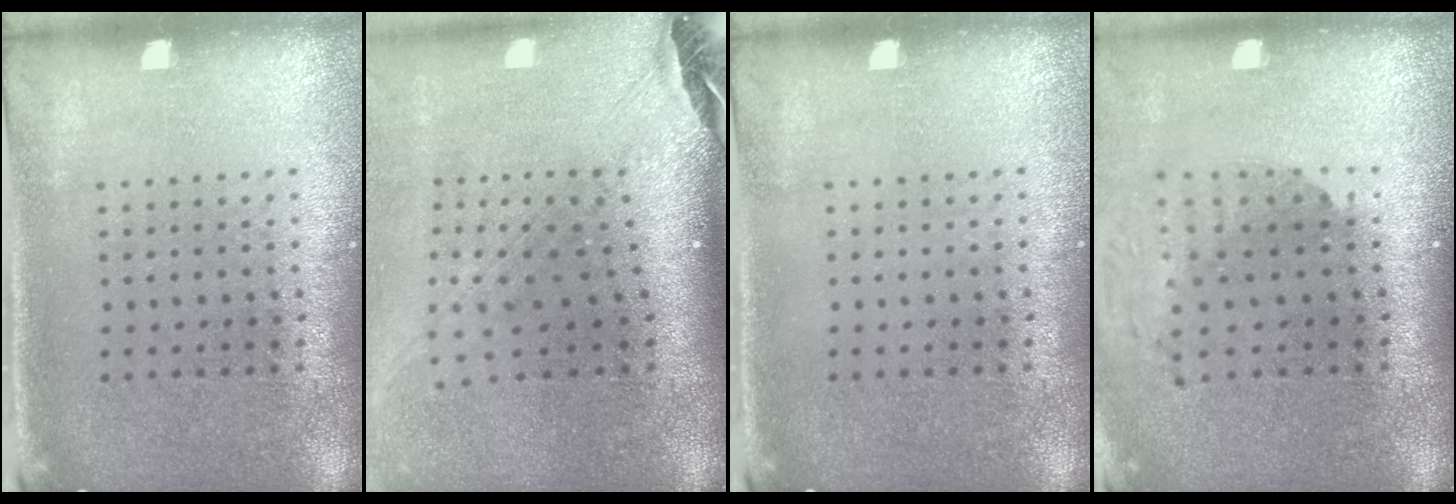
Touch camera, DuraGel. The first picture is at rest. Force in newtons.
{"total": 2.9, "press": 2.0, "slide": 2.0}
{"total": 0.0}
{"total": 1.8, "press": 1.4, "slide": 1.1}